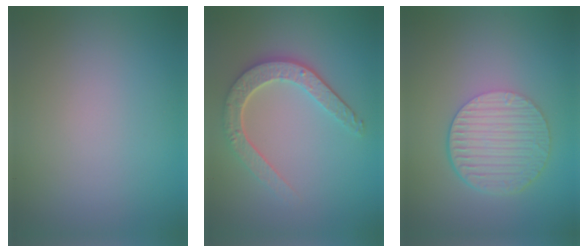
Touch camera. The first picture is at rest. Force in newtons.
{"total": 4.2, "press": 3.4, "slide": 2.5}
{"total": 6.4, "press": 4.4, "slide": 4.6}